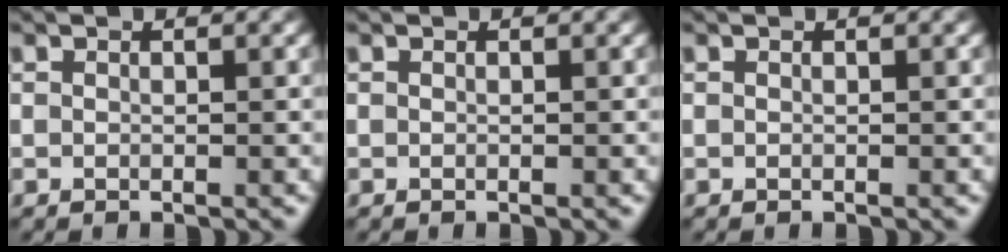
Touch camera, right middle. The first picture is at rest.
{"total": 0.0}
{"total": 0.0}